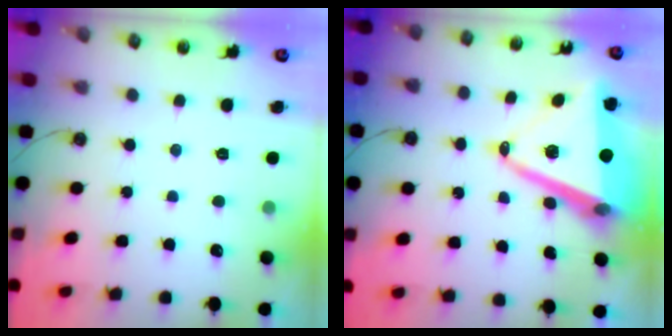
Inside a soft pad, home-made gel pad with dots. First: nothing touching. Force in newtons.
{"total": 15.7, "press": 15.1, "slide": 4.1}